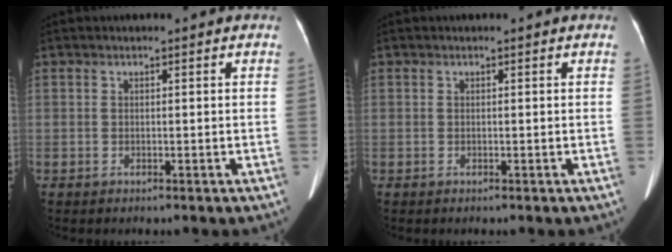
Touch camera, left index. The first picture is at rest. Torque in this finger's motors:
{"motor_torque": [-0.11, -0.09, 0.00, 0.00]}